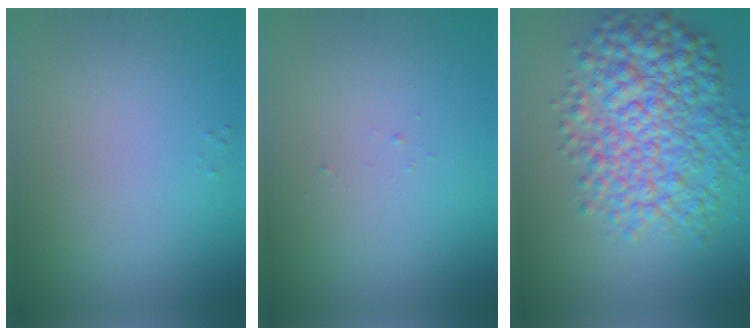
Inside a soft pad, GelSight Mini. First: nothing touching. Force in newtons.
{"total": 0.0}
{"total": 8.8, "press": 8.8, "slide": 0.1}